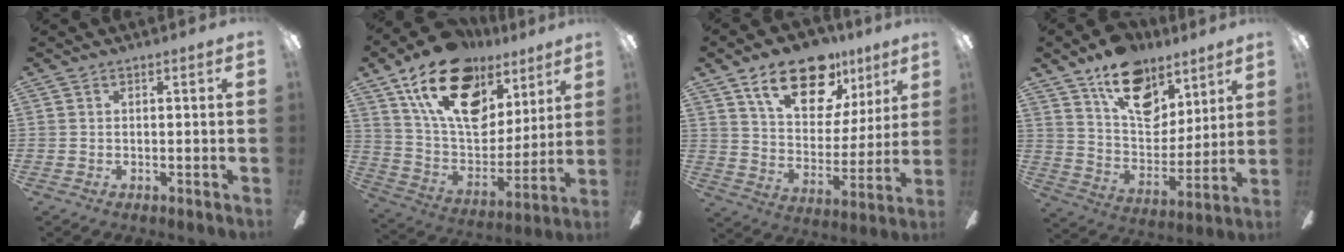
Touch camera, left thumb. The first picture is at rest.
{"total": 23.4, "force": [13.4, 13.4, 13.7], "torque": [-0.229, -0.057, 0.244]}
{"total": 19.4, "force": [12.8, 9.9, 10.8], "torque": [-0.167, -0.062, 0.221]}
{"total": 19.0, "force": [12.1, 11.3, 9.3], "torque": [-0.141, -0.068, 0.218]}